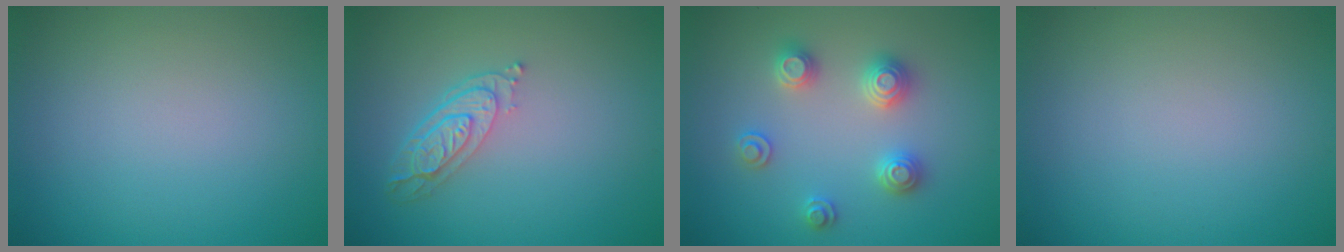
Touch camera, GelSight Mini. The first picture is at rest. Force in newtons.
{"total": 3.4, "press": 2.7, "slide": 2.1}
{"total": 3.4, "press": 3.4, "slide": 0.5}
{"total": 0.0}